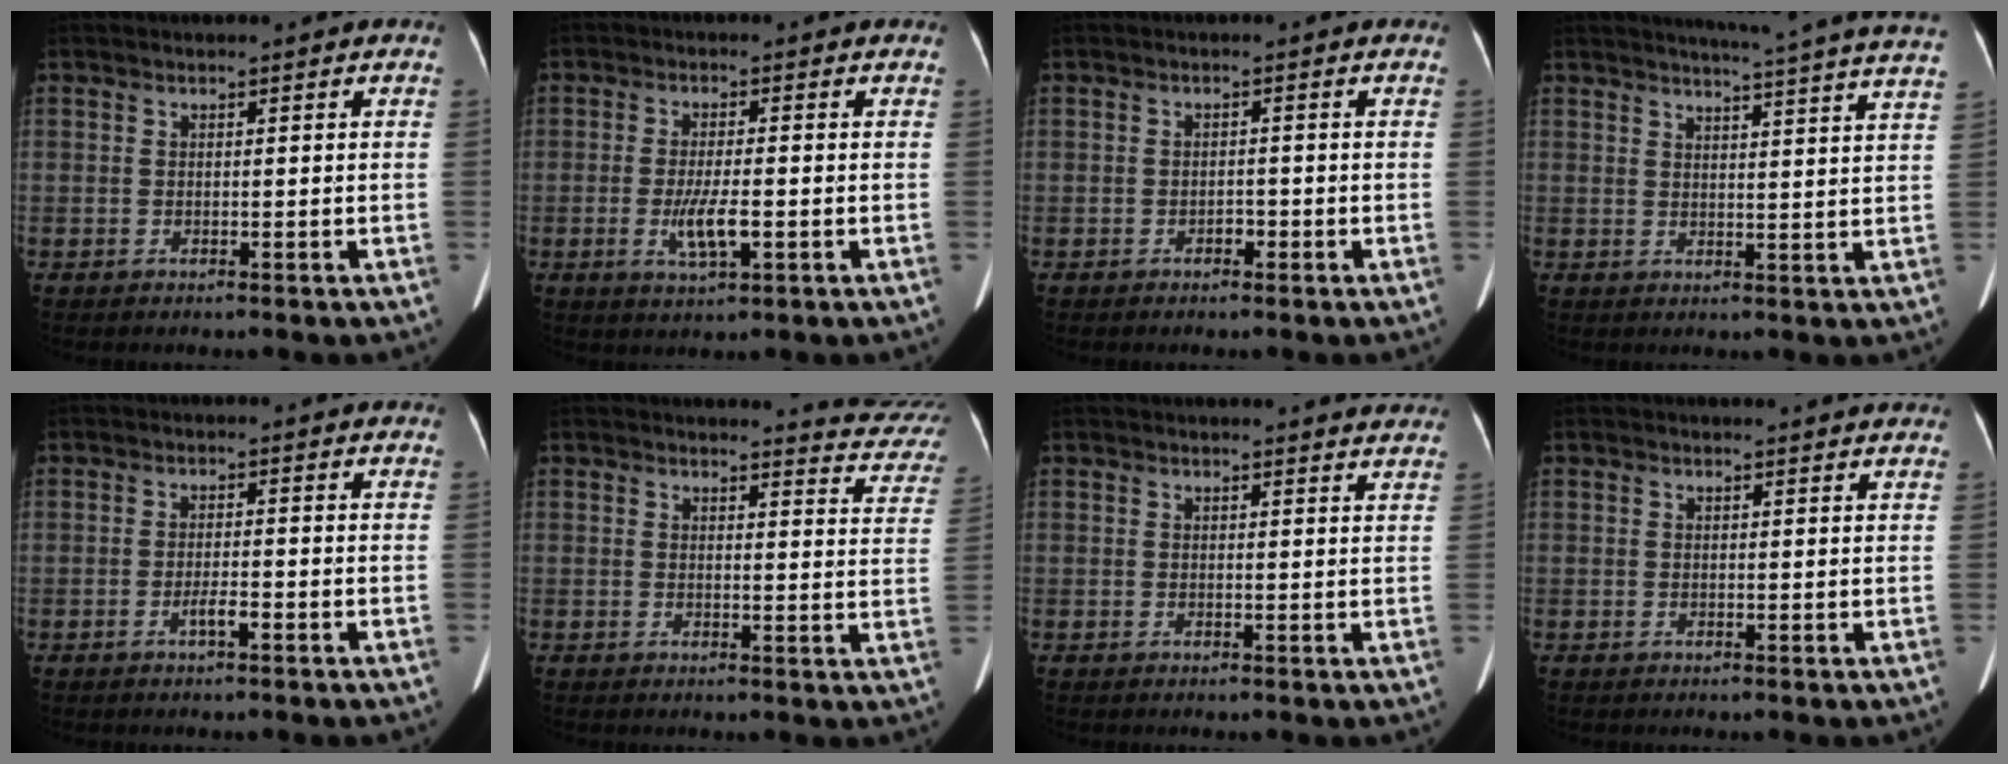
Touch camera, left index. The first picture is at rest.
{"total": 4.8, "force": [-1.2, 0.9, 4.6], "torque": [-0.094, -0.008, -0.018]}
{"total": 1.1, "force": [-0.7, 0.6, 0.6], "torque": [-0.008, 0.003, -0.010]}
{"total": 19.2, "force": [17.8, -1.5, 6.8], "torque": [-0.099, -0.070, 0.201]}
{"total": 1.8, "force": [-1.0, 0.1, 1.5], "torque": [-0.028, 0.000, -0.018]}
{"total": 9.7, "force": [9.7, 1.0, 0.6], "torque": [0.018, -0.067, 0.076]}
{"total": 6.5, "force": [6.3, 0.5, 1.4], "torque": [-0.008, -0.003, 0.048]}
{"total": 4.4, "force": [4.3, 0.4, 1.0], "torque": [-0.015, 0.004, 0.037]}